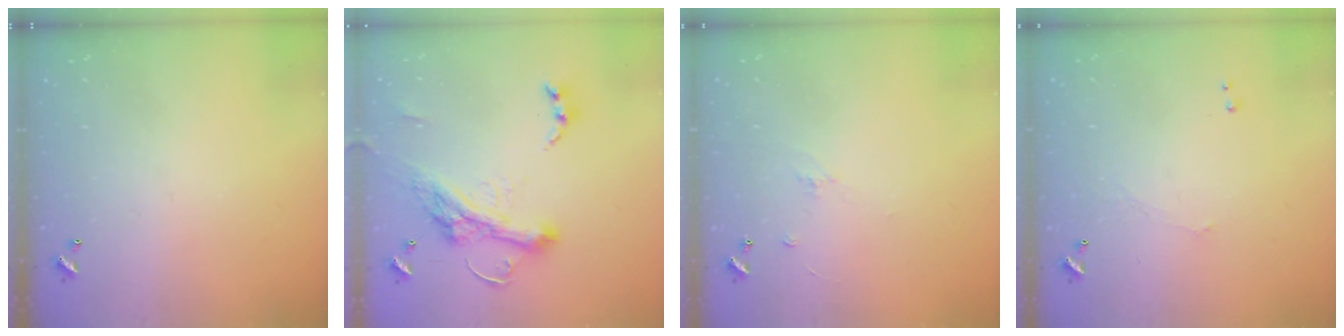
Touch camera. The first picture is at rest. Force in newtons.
{"total": 8.2, "press": 8.0, "slide": 1.8}
{"total": 4.4, "press": 4.4, "slide": 0.6}
{"total": 0.9, "press": 0.7, "slide": 0.5}